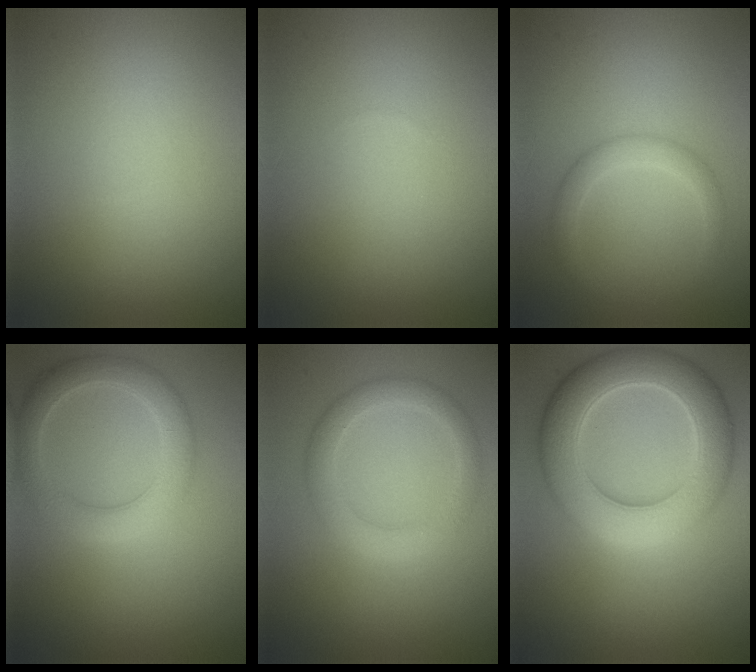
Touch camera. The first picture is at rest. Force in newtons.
{"total": 0.0}
{"total": 2.0, "press": 2.0, "slide": 0.1}
{"total": 3.9, "press": 3.9, "slide": 0.1}
{"total": 3.0, "press": 3.0, "slide": 0.1}
{"total": 8.3, "press": 8.3, "slide": 0.5}